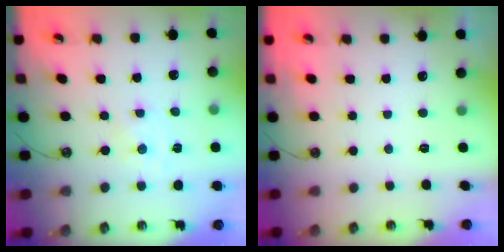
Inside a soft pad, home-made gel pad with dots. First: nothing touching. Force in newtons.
{"total": 0.0}